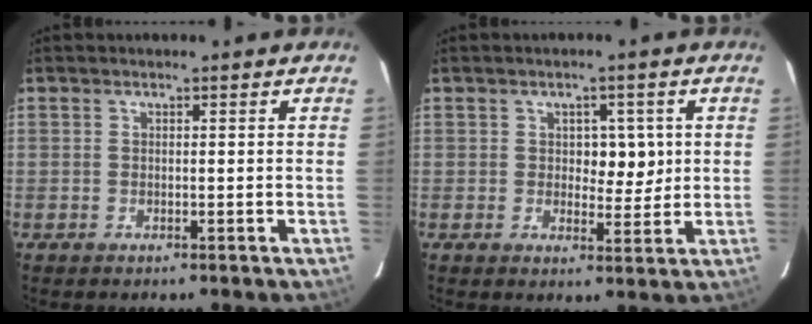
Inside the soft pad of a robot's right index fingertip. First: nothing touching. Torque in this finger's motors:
{"motor_torque": [0.02, 0.01, 0.05, 0.03]}